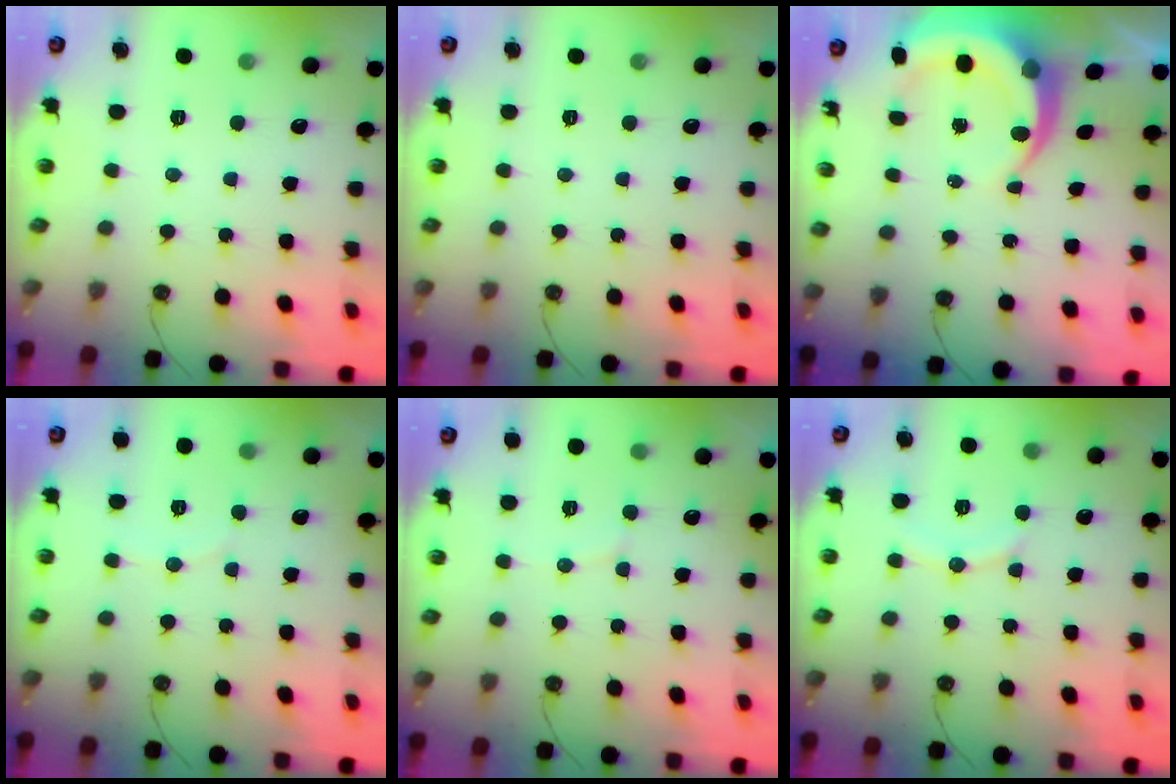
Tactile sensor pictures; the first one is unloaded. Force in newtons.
{"total": 0.0}
{"total": 7.3, "press": 7.2, "slide": 1.1}
{"total": 2.6, "press": 2.6, "slide": 0.2}
{"total": 4.7, "press": 4.5, "slide": 1.4}
{"total": 7.4, "press": 7.4, "slide": 0.7}